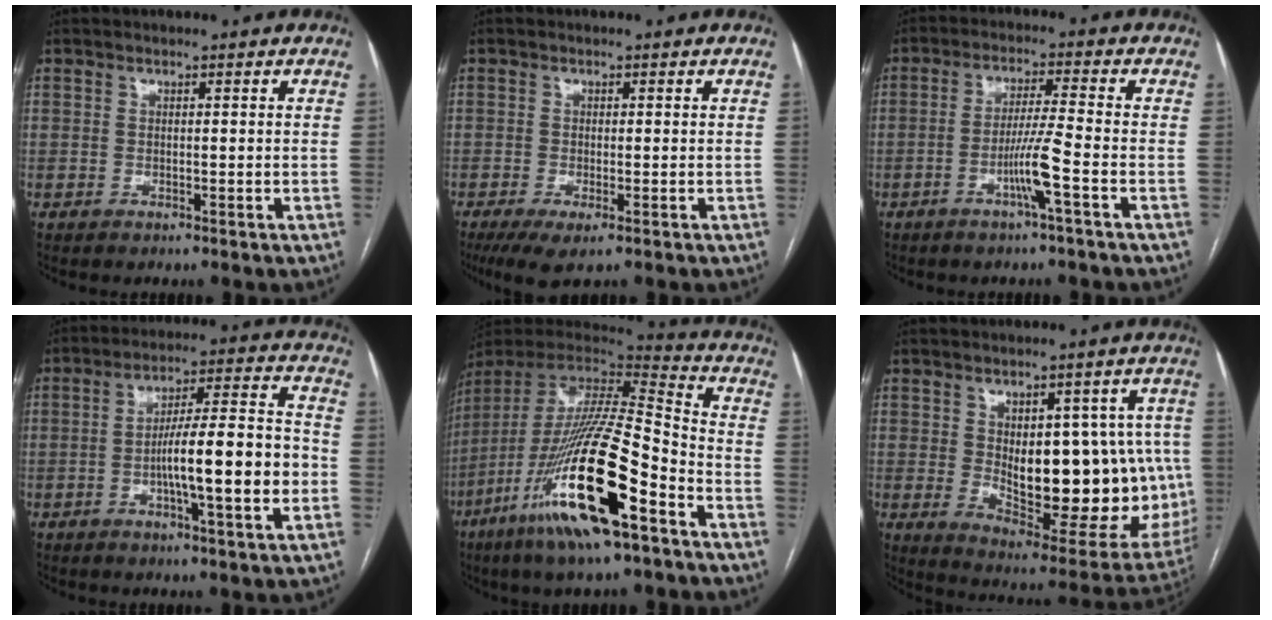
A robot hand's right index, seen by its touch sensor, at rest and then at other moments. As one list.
[{"total": 4.7, "force": [-2.7, 1.1, 3.7], "torque": [-0.061, -0.014, -0.043]}, {"total": 6.0, "force": [-2.5, -1.0, 5.3], "torque": [-0.104, -0.004, -0.048]}, {"total": 13.7, "force": [-3.1, 1.1, 13.3], "torque": [-0.212, 0.013, -0.049]}, {"total": 25.2, "force": [-12.0, 3.2, 22.0], "torque": [-0.431, -0.056, -0.219]}, {"total": 21.3, "force": [-0.2, 9.3, 19.1], "torque": [-0.222, 0.008, 0.028]}]